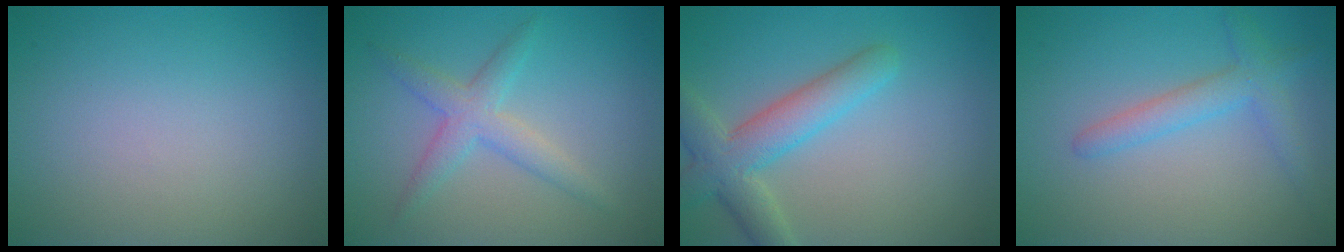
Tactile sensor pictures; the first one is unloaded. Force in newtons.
{"total": 3.0, "press": 3.0, "slide": 0.1}
{"total": 4.8, "press": 4.8, "slide": 0.2}
{"total": 2.8, "press": 2.8, "slide": 0.3}